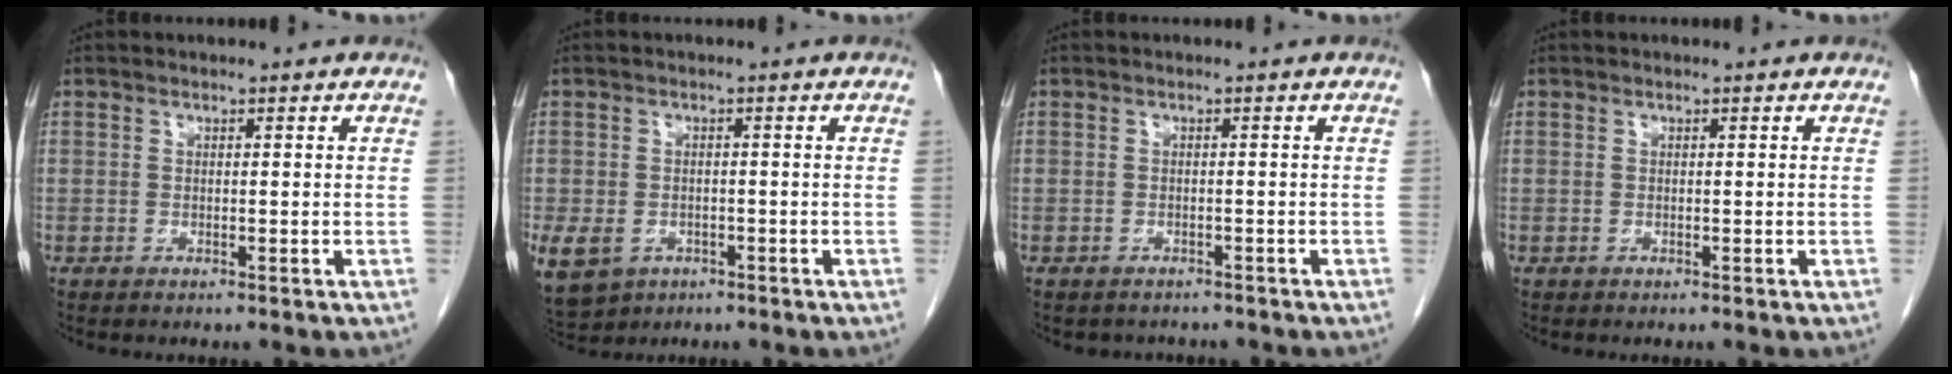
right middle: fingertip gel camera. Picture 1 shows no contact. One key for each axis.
{"total": 13.7, "fx": -5.8, "fy": 10.9, "fz": 5.8, "tx": -0.182, "ty": -0.007, "tz": -0.078}
{"total": 2.9, "fx": -2.6, "fy": 1.3, "fz": 0.2, "tx": -0.008, "ty": 0.000, "tz": -0.033}
{"total": 0.0}